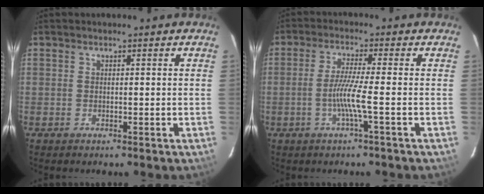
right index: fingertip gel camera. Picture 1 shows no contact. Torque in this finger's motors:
{"motor_torque": [0.54, 0.12, 0.31, 0.13]}